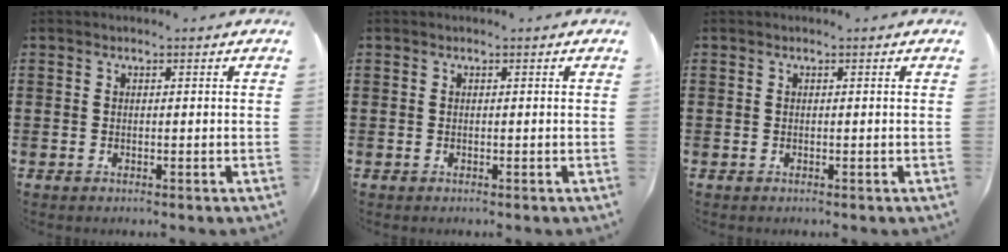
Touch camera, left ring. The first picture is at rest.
{"total": 0.0}
{"total": 0.0}